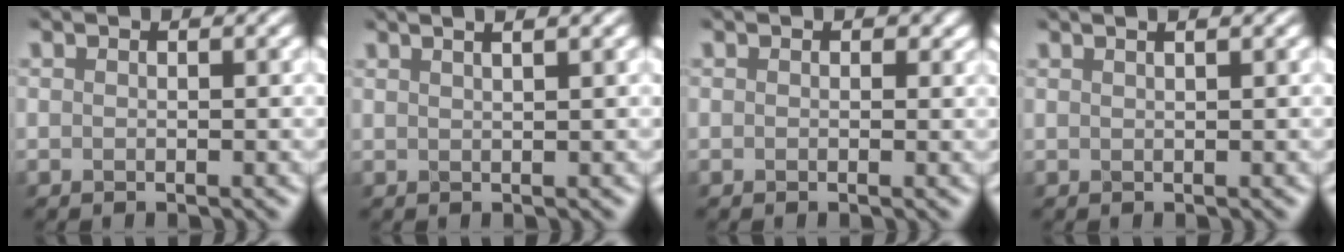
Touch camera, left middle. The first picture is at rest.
{"total": 4.7, "force": [2.8, 2.1, 3.1], "torque": [-0.005, 0.038, 0.007]}
{"total": 0.6, "force": [0.3, 0.5, 0.2], "torque": [0.003, -0.002, 0.007]}
{"total": 3.3, "force": [1.9, 1.6, 2.1], "torque": [0.002, 0.022, -0.003]}